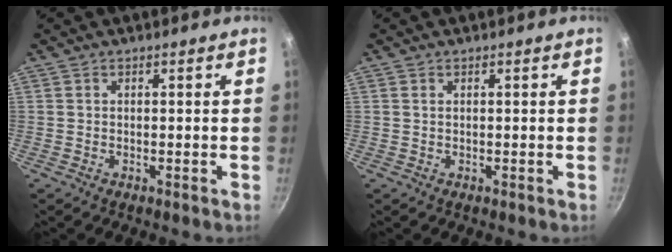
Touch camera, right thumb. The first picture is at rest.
{"total": 0.0}